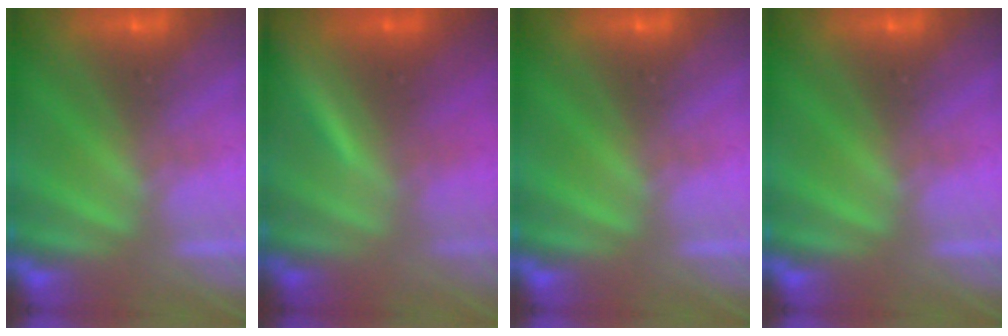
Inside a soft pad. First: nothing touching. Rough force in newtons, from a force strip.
{"total": 1.7}
{"total": 0.0}
{"total": 0.0}